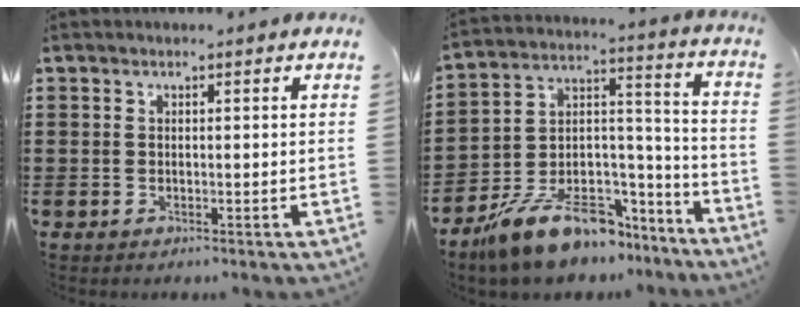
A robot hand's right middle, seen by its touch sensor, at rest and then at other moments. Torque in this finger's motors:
{"motor_torque": [1.62, -0.52, 1.05, 0.21]}